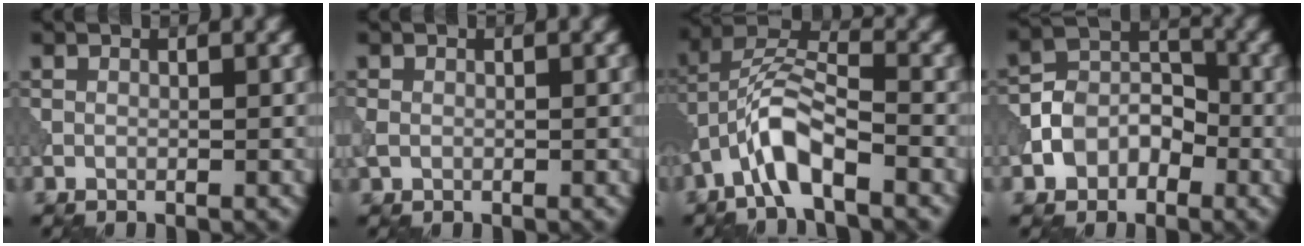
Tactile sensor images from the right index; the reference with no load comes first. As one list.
[{"total": 1.0, "force": [-0.1, 0.9, 0.5], "torque": [-0.014, -0.003, -0.004]}, {"total": 5.6, "force": [-3.1, 1.7, 4.4], "torque": [-0.089, 0.015, -0.064]}, {"total": 4.3, "force": [-1.9, 3.4, 1.9], "torque": [-0.021, 0.008, -0.044]}]